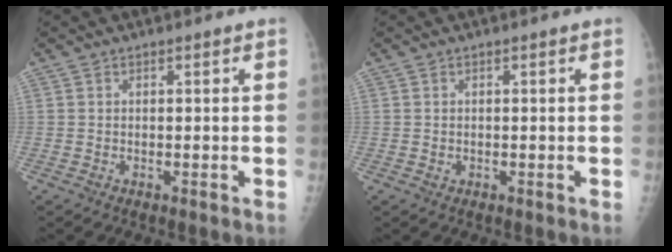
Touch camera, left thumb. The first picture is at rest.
{"total": 0.8, "force": [-0.2, 0.6, 0.4], "torque": [-0.004, 0.004, -0.001]}